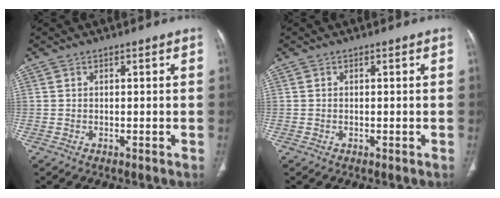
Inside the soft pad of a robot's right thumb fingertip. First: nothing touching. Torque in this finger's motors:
{"motor_torque": [0.22, 0.02, -0.02, -0.46, -0.03]}